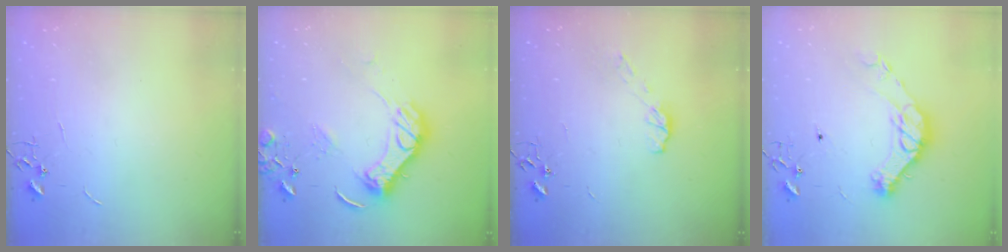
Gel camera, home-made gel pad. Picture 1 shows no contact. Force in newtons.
{"total": 14.6, "press": 14.6, "slide": 1.1}
{"total": 5.8, "press": 5.7, "slide": 0.4}
{"total": 14.5, "press": 14.5, "slide": 1.1}